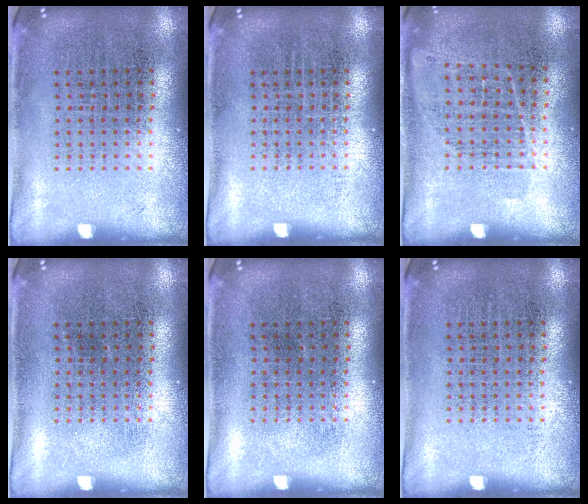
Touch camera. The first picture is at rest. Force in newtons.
{"total": 0.0}
{"total": 0.9, "press": 0.8, "slide": 0.5}
{"total": 0.0}
{"total": 0.0}
{"total": 0.0}